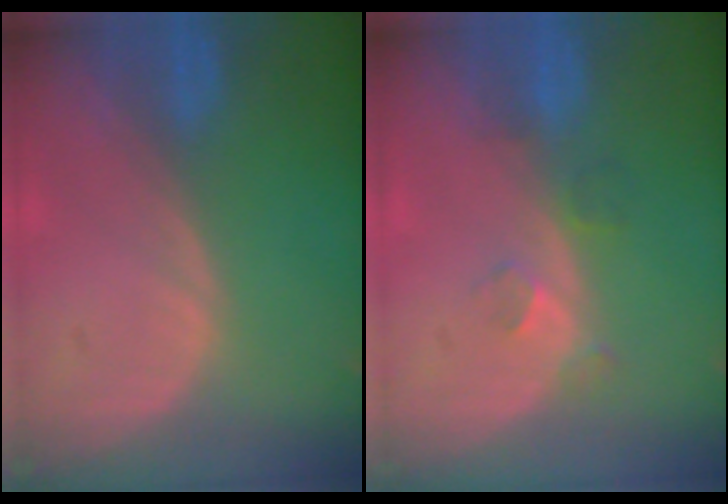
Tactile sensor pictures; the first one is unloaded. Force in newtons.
{"total": 3.2, "press": 2.6, "slide": 1.8}